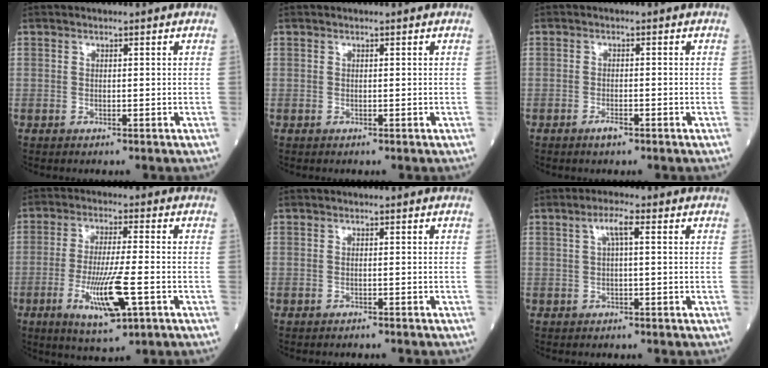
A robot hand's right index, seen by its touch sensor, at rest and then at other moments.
{"total": 0.0}
{"total": 1.7, "force": [-1.1, 0.4, 1.3], "torque": [-0.023, -0.001, -0.018]}
{"total": 10.4, "force": [-3.5, 1.3, 9.7], "torque": [-0.181, -0.017, -0.058]}
{"total": 2.2, "force": [-2.0, 0.2, 0.8], "torque": [-0.017, -0.002, -0.024]}
{"total": 2.9, "force": [0.8, 0.3, 2.8], "torque": [-0.055, 0.011, 0.015]}